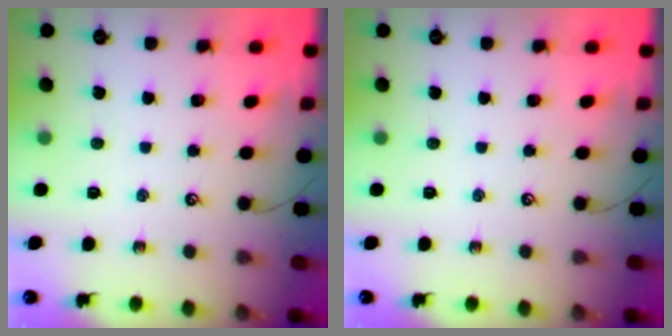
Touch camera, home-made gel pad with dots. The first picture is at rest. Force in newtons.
{"total": 0.0}